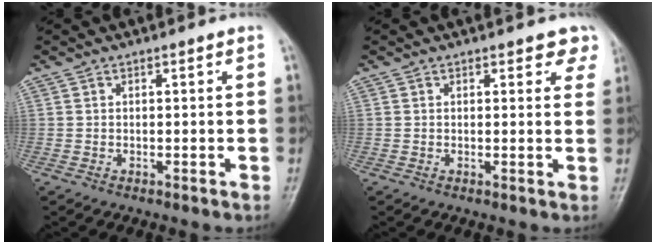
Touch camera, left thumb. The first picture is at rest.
{"total": 3.8, "force": [2.8, 1.8, 1.8], "torque": [0.011, -0.010, 0.022]}